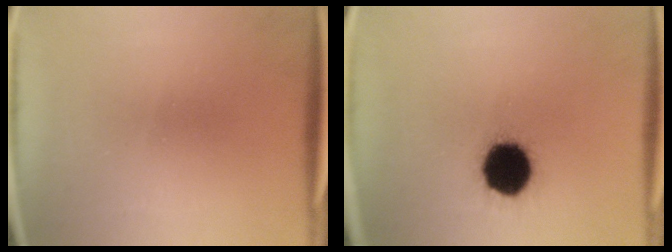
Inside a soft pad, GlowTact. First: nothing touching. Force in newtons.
{"total": 16.3}